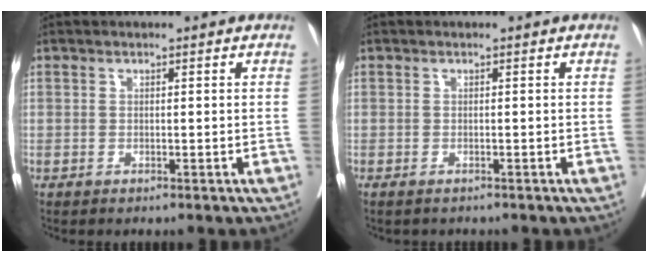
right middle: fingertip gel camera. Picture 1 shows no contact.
{"total": 1.0, "force": [-0.8, 0.5, 0.0], "torque": [-0.011, 0.000, -0.013]}